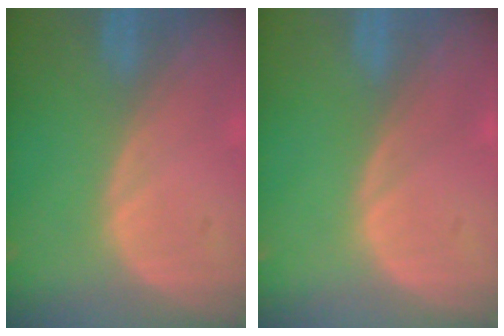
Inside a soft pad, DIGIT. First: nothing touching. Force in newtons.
{"total": 0.0}